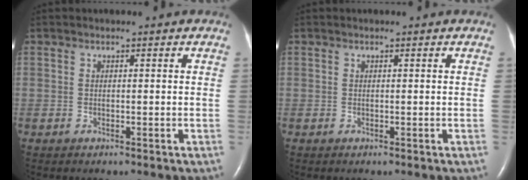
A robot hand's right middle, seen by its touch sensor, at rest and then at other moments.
{"total": 0.0}